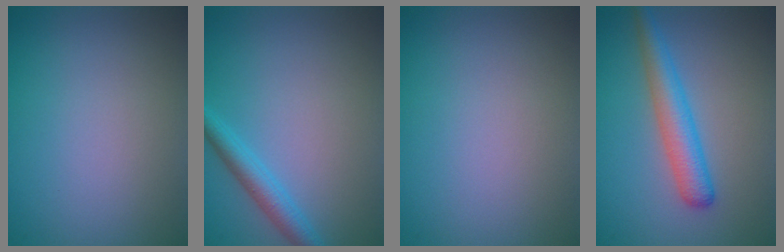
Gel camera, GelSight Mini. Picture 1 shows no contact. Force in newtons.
{"total": 2.6, "press": 2.5, "slide": 0.1}
{"total": 0.0}
{"total": 3.3, "press": 3.3, "slide": 0.2}